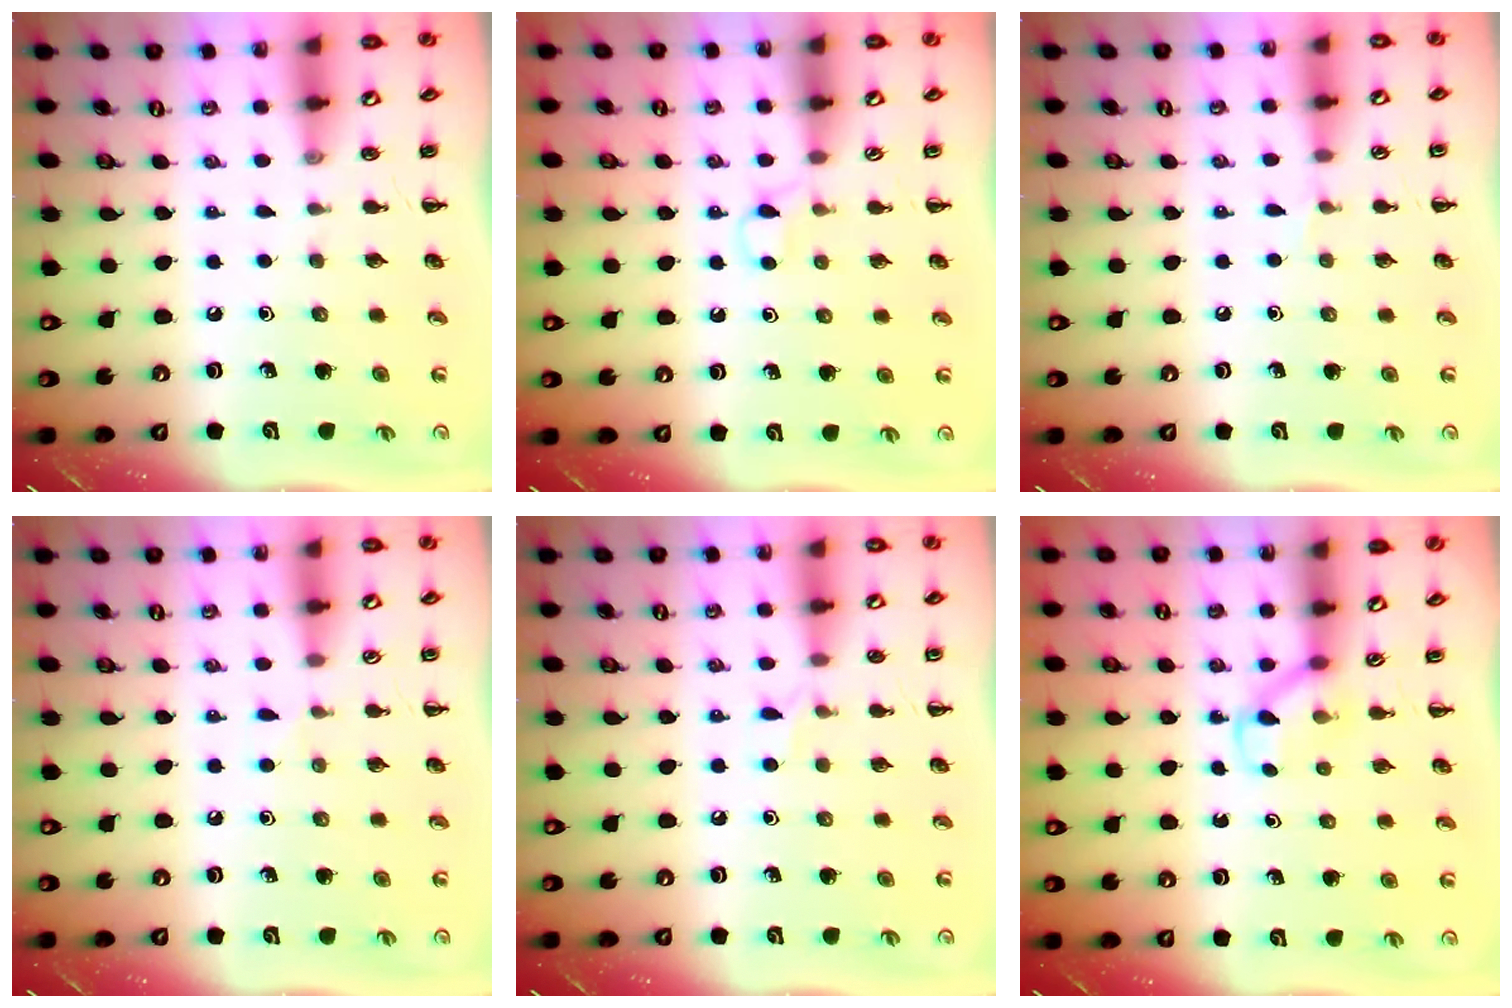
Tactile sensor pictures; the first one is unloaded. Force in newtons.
{"total": 2.6, "press": 2.5, "slide": 0.9}
{"total": 3.0, "press": 2.8, "slide": 1.1}
{"total": 3.9, "press": 3.7, "slide": 1.3}
{"total": 5.3, "press": 5.0, "slide": 1.8}
{"total": 3.1, "press": 2.9, "slide": 1.3}